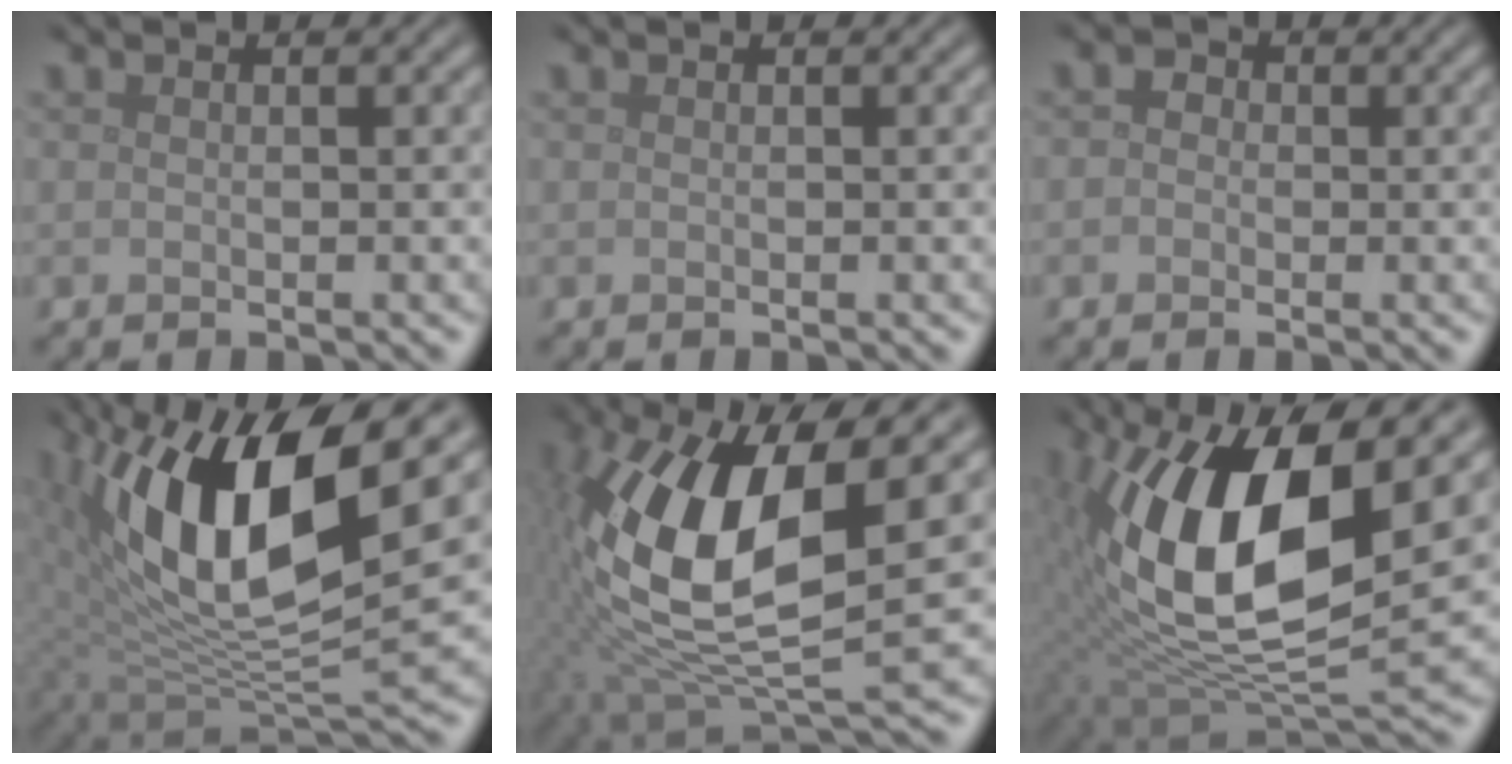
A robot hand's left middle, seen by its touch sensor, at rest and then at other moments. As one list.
[{"total": 0.0}, {"total": 1.4, "force": [0.1, 1.3, 0.6], "torque": [-0.007, 0.000, -0.013]}, {"total": 13.7, "force": [4.2, 5.2, 12.0], "torque": [-0.219, -0.001, 0.075]}, {"total": 13.8, "force": [2.1, 5.5, 12.5], "torque": [-0.264, -0.019, 0.042]}, {"total": 13.8, "force": [2.5, 5.7, 12.3], "torque": [-0.229, -0.006, 0.046]}]